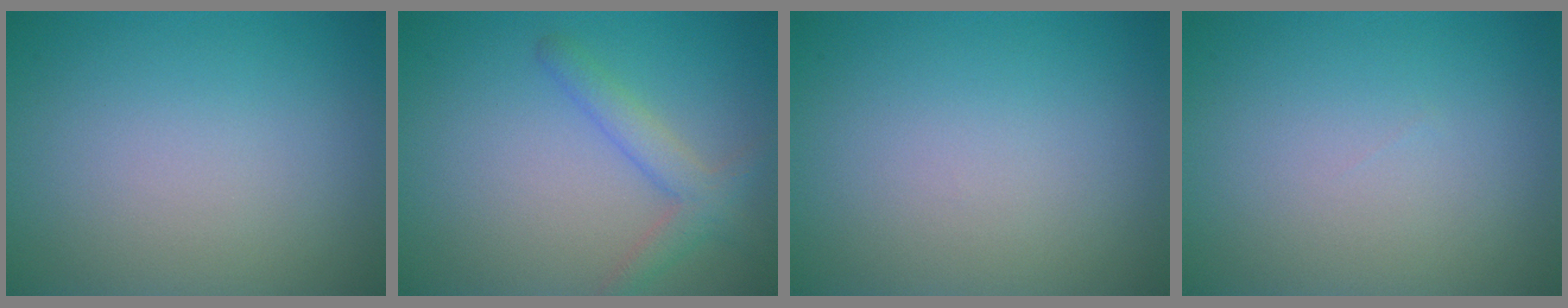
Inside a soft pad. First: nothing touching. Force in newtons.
{"total": 2.7, "press": 2.7, "slide": 0.2}
{"total": 0.0}
{"total": 0.0}